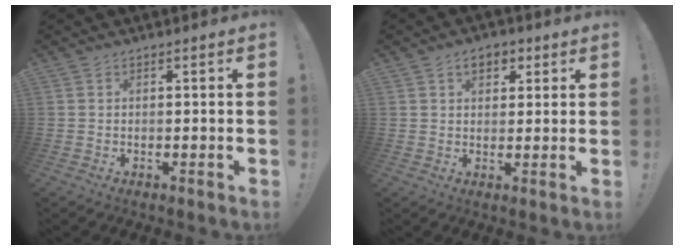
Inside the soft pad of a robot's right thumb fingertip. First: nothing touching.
{"total": 5.4, "force": [2.3, 3.7, 3.2], "torque": [-0.031, -0.004, 0.038]}